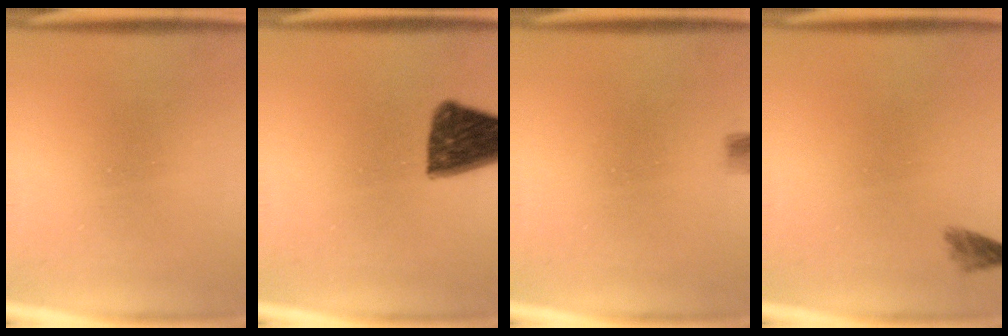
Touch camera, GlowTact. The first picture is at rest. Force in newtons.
{"total": 12.2}
{"total": 1.6}
{"total": 1.6}